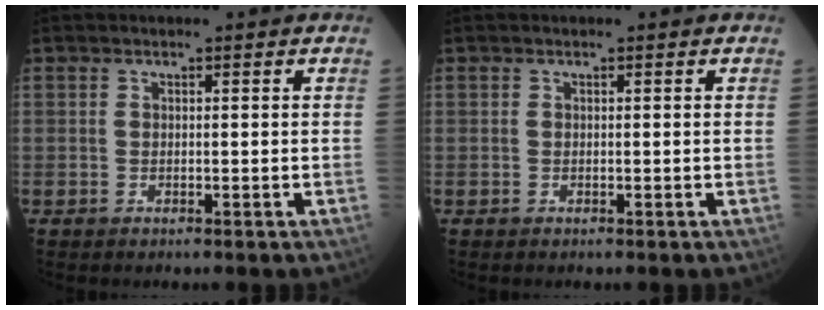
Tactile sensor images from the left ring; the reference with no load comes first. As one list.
[{"total": 0.0}]